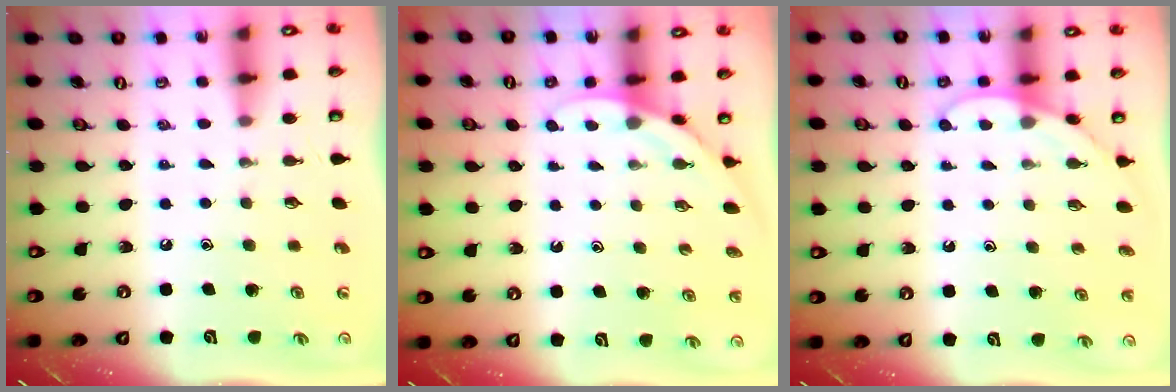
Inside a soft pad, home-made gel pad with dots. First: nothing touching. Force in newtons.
{"total": 3.8, "press": 3.8, "slide": 0.2}
{"total": 6.6, "press": 6.6, "slide": 0.2}